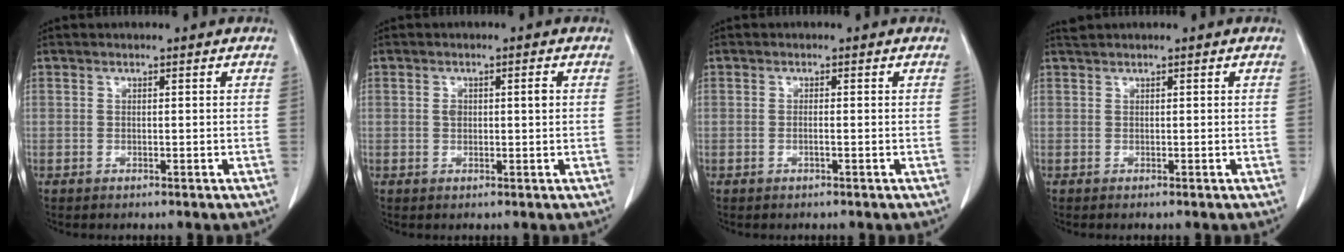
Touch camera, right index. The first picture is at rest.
{"total": 2.2, "force": [0.5, 0.9, 2.0], "torque": [-0.035, 0.011, 0.014]}
{"total": 0.5, "force": [-0.1, 0.0, 0.5], "torque": [-0.007, 0.002, 0.001]}
{"total": 1.0, "force": [0.7, 0.1, 0.7], "torque": [-0.020, 0.021, 0.014]}